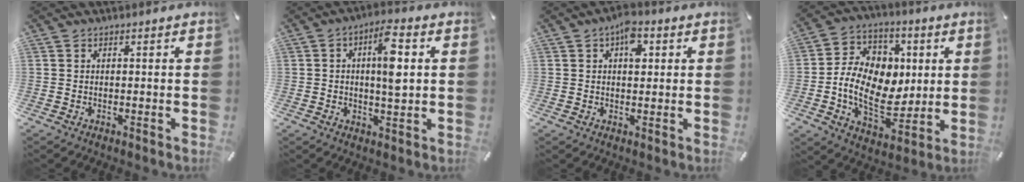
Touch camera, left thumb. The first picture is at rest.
{"total": 8.8, "force": [1.5, 2.9, 8.1], "torque": [-0.121, -0.001, 0.018]}
{"total": 5.5, "force": [1.7, 3.1, 4.1], "torque": [-0.045, -0.005, 0.022]}
{"total": 15.6, "force": [-0.7, 12.1, 9.9], "torque": [-0.193, -0.001, -0.008]}